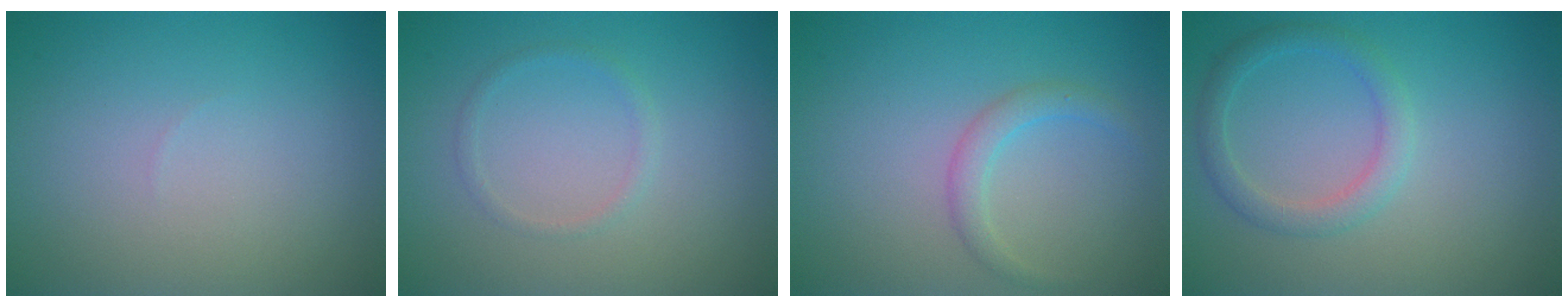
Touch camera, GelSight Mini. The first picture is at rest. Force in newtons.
{"total": 1.0, "press": 0.9, "slide": 0.0}
{"total": 1.7, "press": 1.7, "slide": 0.0}
{"total": 2.3, "press": 2.3, "slide": 0.1}